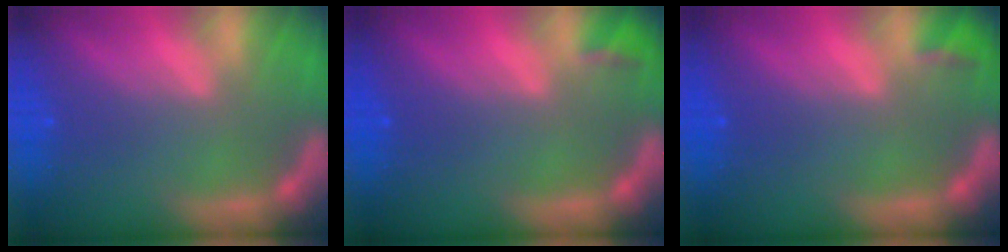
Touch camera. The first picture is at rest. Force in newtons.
{"total": 1.4}
{"total": 1.4}